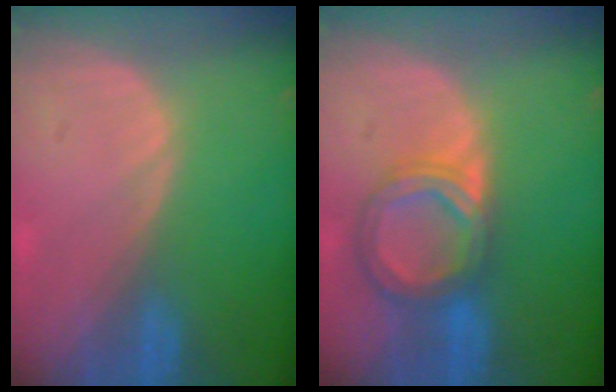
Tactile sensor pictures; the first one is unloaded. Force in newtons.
{"total": 6.7, "press": 6.2, "slide": 2.6}